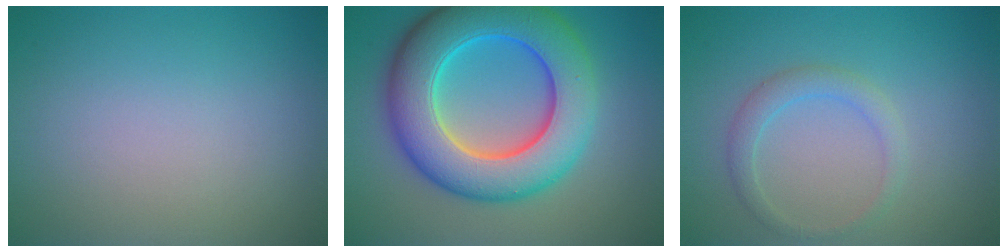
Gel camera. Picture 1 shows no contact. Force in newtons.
{"total": 11.3, "press": 11.3, "slide": 0.2}
{"total": 1.9, "press": 1.9, "slide": 0.1}